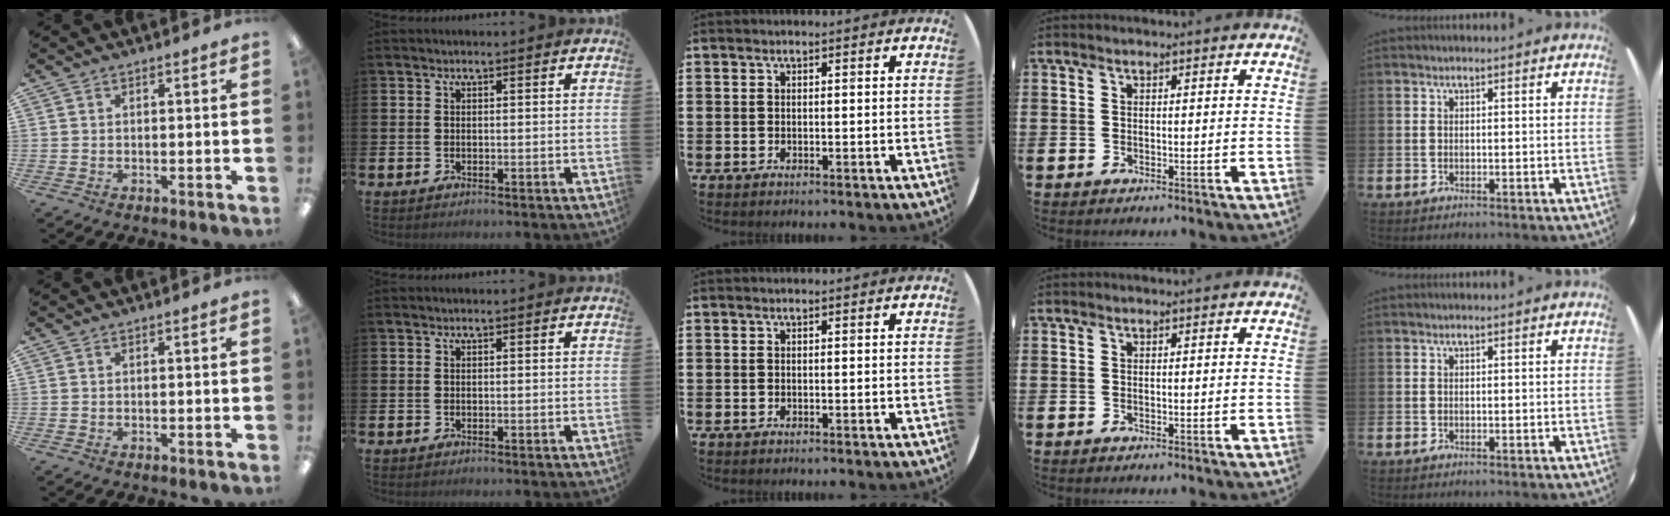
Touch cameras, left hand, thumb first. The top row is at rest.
{}